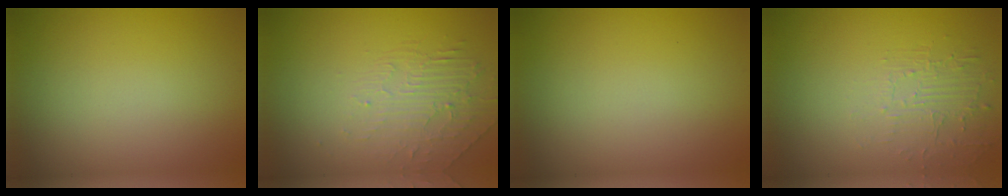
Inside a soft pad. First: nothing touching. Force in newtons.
{"total": 2.1, "press": 1.2, "slide": 1.7}
{"total": 0.0}
{"total": 1.8, "press": 0.7, "slide": 1.7}